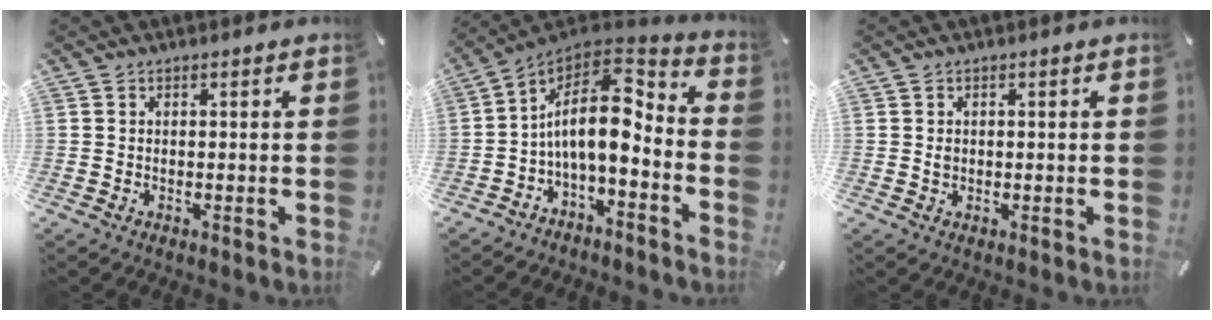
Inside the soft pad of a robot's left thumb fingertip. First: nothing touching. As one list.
[{"total": 13.2, "force": [-0.1, 7.4, 10.9], "torque": [-0.193, -0.012, -0.004]}, {"total": 1.1, "force": [0.1, 0.9, 0.5], "torque": [-0.003, -0.001, -0.001]}]